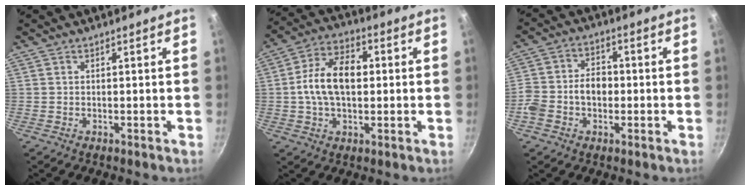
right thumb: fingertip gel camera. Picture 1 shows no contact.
{"total": 12.7, "force": [0.6, 7.7, 10.1], "torque": [-0.177, 0.023, 0.005]}
{"total": 9.0, "force": [-1.4, 6.4, 6.2], "torque": [-0.112, 0.029, -0.032]}